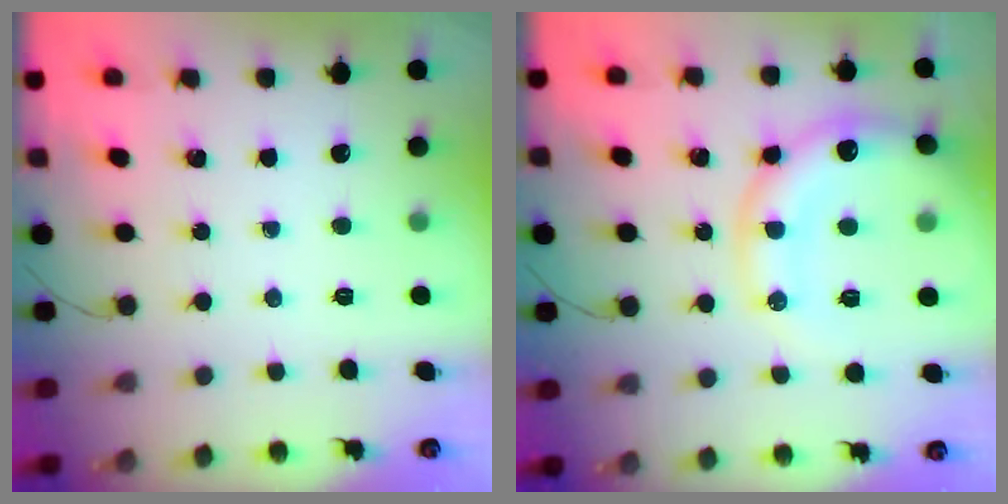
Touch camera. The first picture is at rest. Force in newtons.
{"total": 16.7, "press": 16.4, "slide": 2.8}